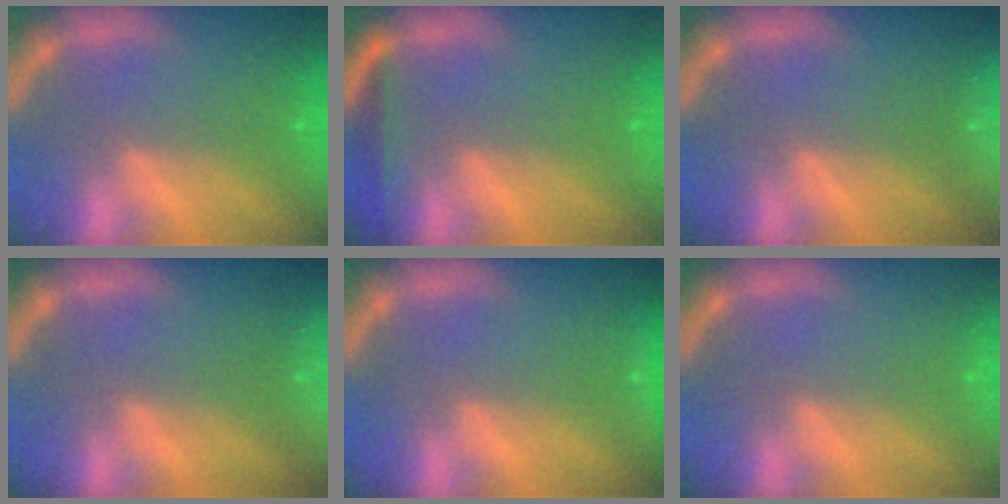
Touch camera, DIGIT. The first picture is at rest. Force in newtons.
{"total": 2.5}
{"total": 9.5}
{"total": 10.0}
{"total": 1.9}
{"total": 0.0}